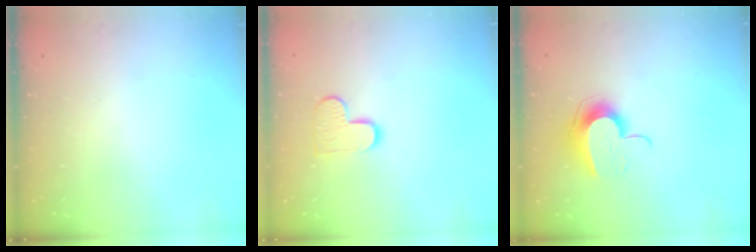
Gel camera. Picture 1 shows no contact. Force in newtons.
{"total": 8.3, "press": 8.2, "slide": 0.5}
{"total": 10.5, "press": 10.5, "slide": 0.1}